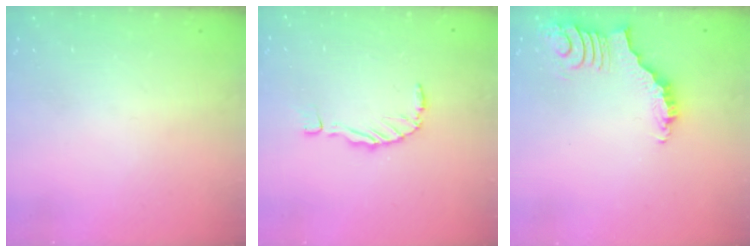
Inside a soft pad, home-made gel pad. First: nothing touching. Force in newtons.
{"total": 0.0}
{"total": 3.6, "press": 3.6, "slide": 0.6}